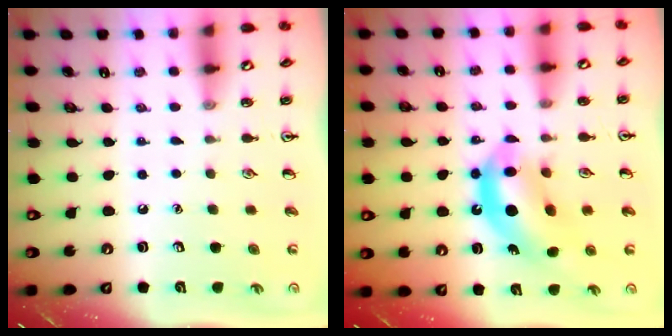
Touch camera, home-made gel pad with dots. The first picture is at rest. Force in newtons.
{"total": 12.4, "press": 11.9, "slide": 3.6}